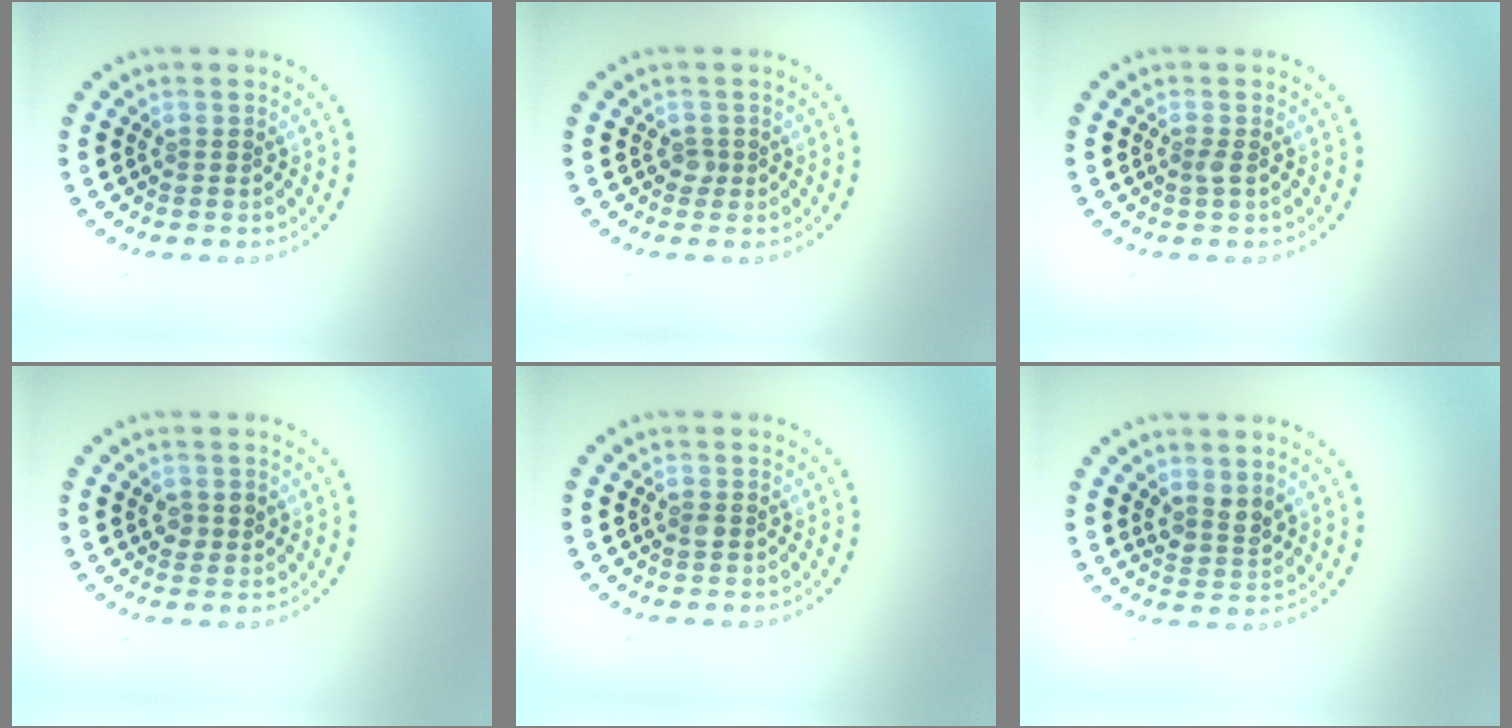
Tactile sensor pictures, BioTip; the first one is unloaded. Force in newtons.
{"total": 0.9, "press": 0.6, "slide": 0.6}
{"total": 0.6, "press": 0.5, "slide": 0.3}
{"total": 1.5, "press": 1.5, "slide": 0.2}
{"total": 0.6, "press": 0.6, "slide": 0.1}
{"total": 2.2, "press": 1.8, "slide": 1.2}